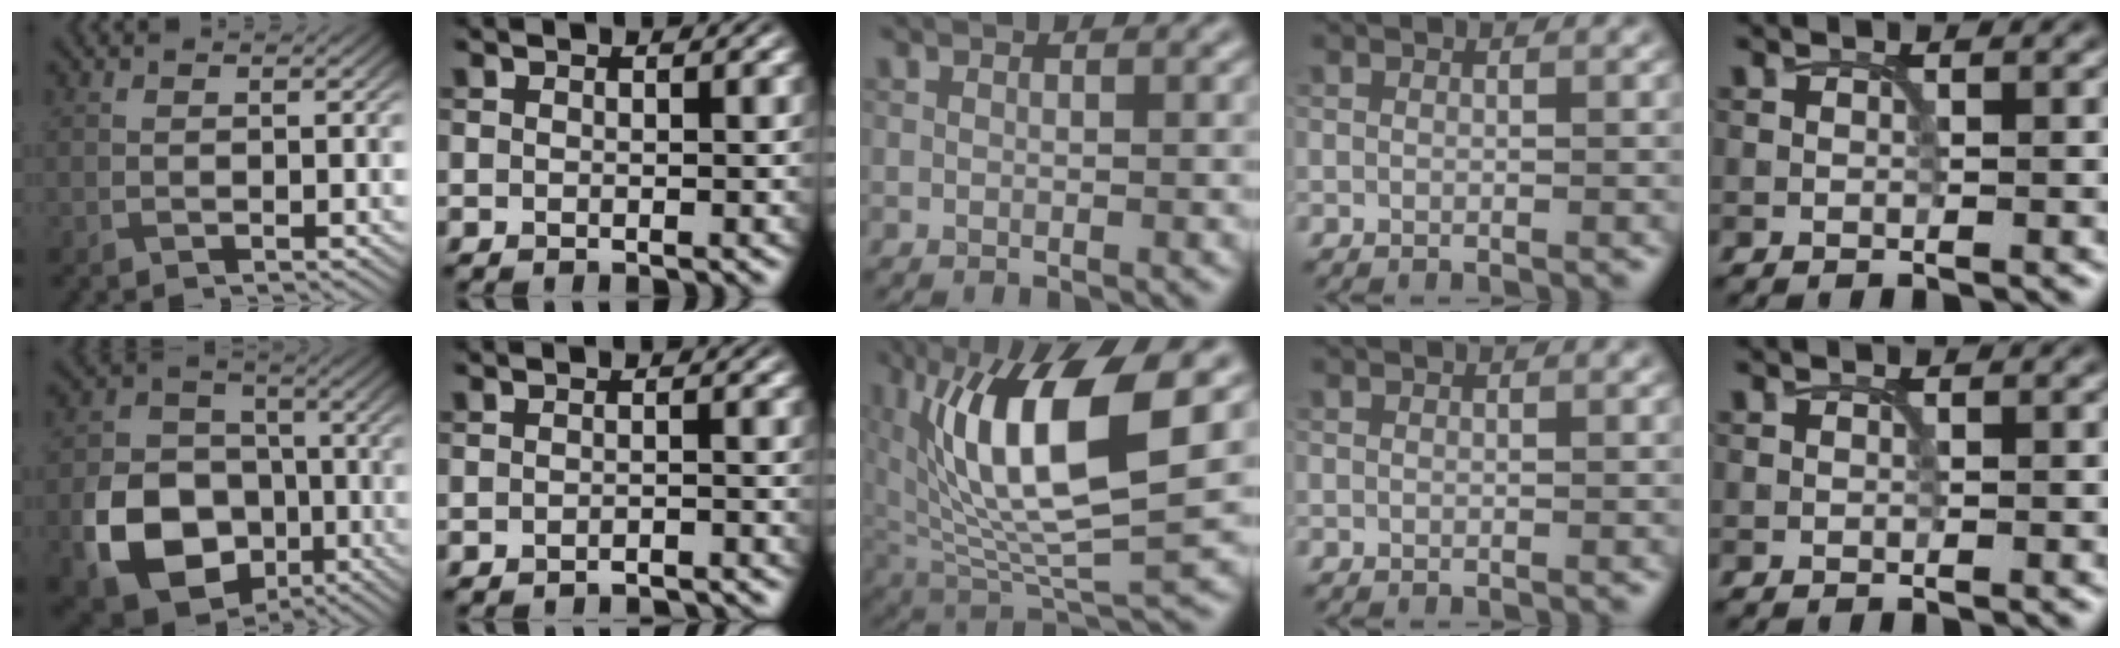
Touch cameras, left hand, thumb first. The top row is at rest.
{"thumb": {"total": 13.4, "force": [-4.9, 10.1, 7.2], "torque": [-0.160, -0.039, -0.095]}, "index": {"total": 2.1, "force": [-2.1, 0.1, 0.4], "torque": [0.002, 0.005, -0.028]}, "middle": {"total": 12.1, "force": [2.9, 4.1, 11.1], "torque": [-0.195, -0.002, 0.051]}}